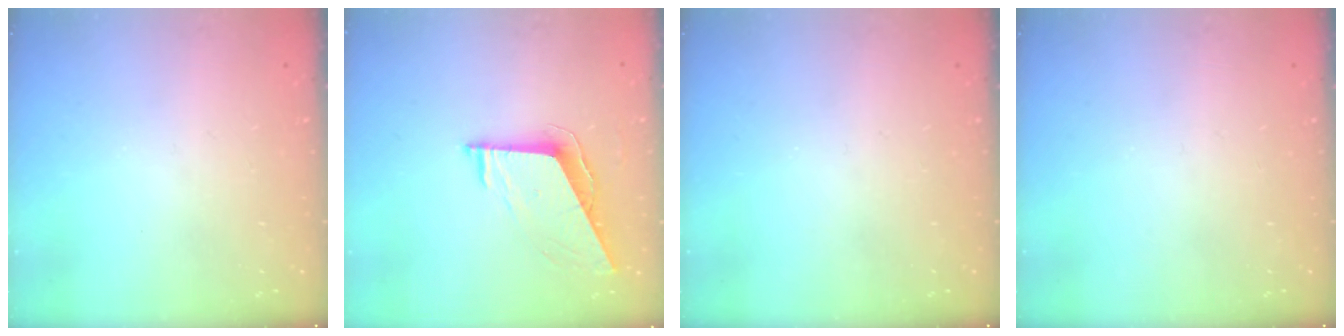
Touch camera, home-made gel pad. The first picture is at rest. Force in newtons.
{"total": 7.5, "press": 7.5, "slide": 0.1}
{"total": 0.0}
{"total": 0.0}